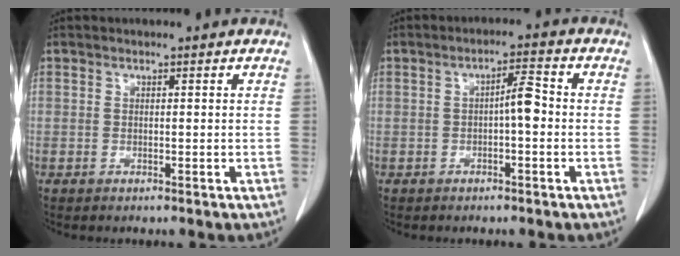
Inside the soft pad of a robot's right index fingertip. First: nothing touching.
{"total": 3.6, "force": [-0.4, 0.7, 3.5], "torque": [-0.053, 0.009, -0.008]}